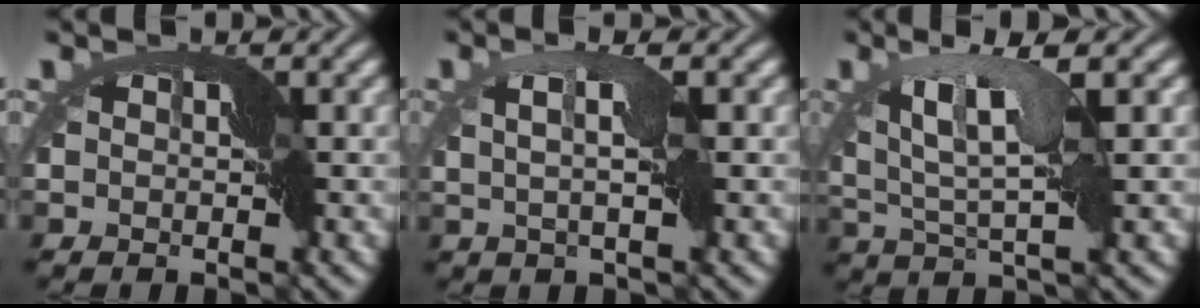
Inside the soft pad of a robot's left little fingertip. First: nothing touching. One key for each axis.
{"total": 1.8, "fx": 0.8, "fy": -0.9, "fz": 1.4, "tx": -0.049, "ty": 0.001, "tz": 0.013}
{"total": 5.0, "fx": 2.1, "fy": 0.4, "fz": 4.5, "tx": -0.105, "ty": 0.005, "tz": 0.031}